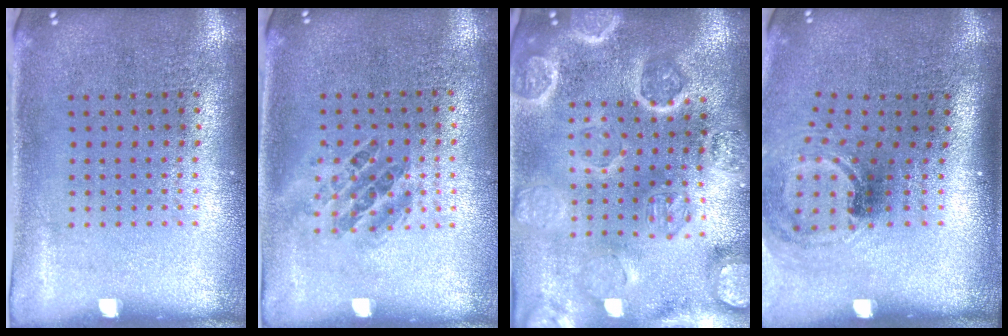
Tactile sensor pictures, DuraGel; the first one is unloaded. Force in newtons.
{"total": 0.9, "press": 0.8, "slide": 0.3}
{"total": 4.4, "press": 4.0, "slide": 1.9}
{"total": 1.5, "press": 1.1, "slide": 0.9}